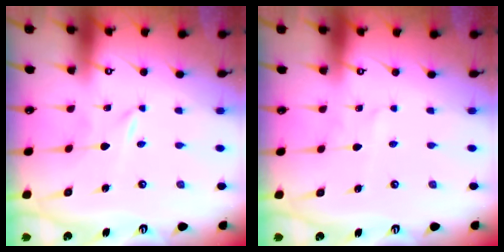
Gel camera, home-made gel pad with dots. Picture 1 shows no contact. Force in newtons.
{"total": 1.9, "press": 1.9, "slide": 0.2}